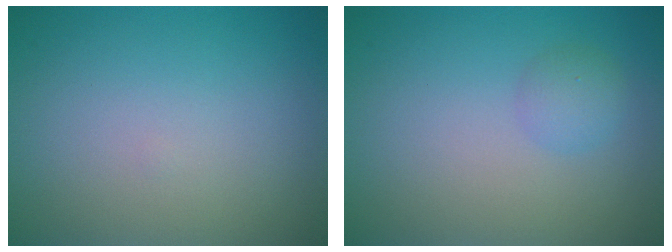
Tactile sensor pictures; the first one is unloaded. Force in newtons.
{"total": 1.5, "press": 1.5, "slide": 0.0}